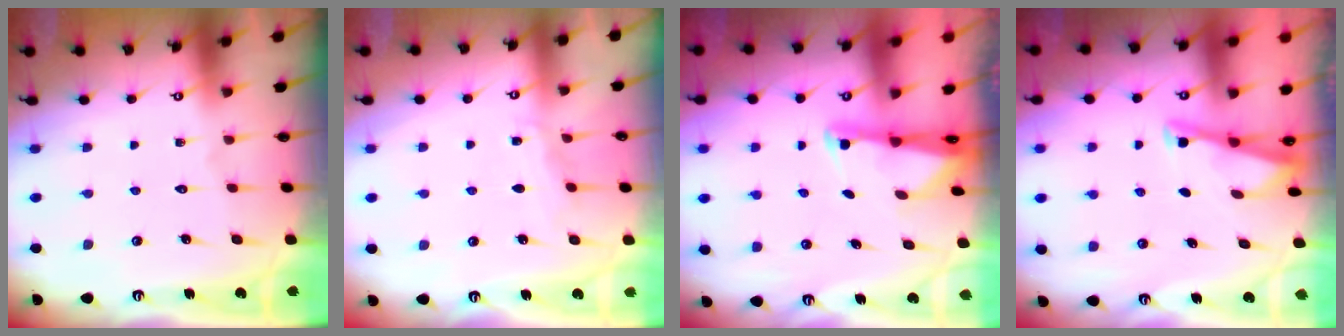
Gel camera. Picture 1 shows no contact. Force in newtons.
{"total": 4.7, "press": 4.7, "slide": 0.4}
{"total": 1.8, "press": 1.8, "slide": 0.4}
{"total": 3.2, "press": 3.2, "slide": 0.3}